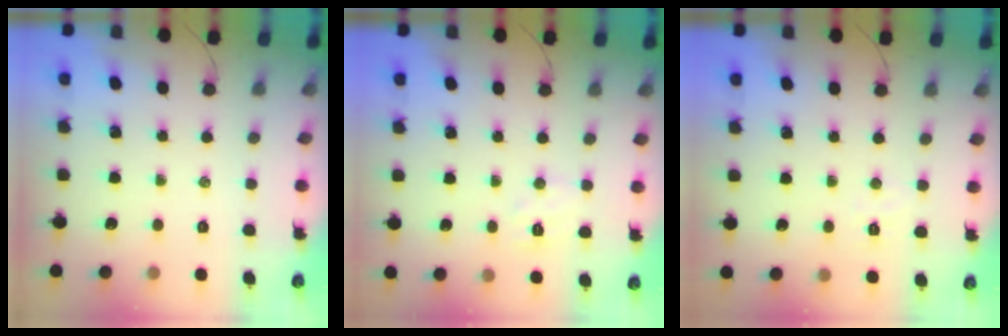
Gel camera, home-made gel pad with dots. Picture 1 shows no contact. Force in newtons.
{"total": 6.3, "press": 6.2, "slide": 1.0}
{"total": 3.1, "press": 3.0, "slide": 0.7}